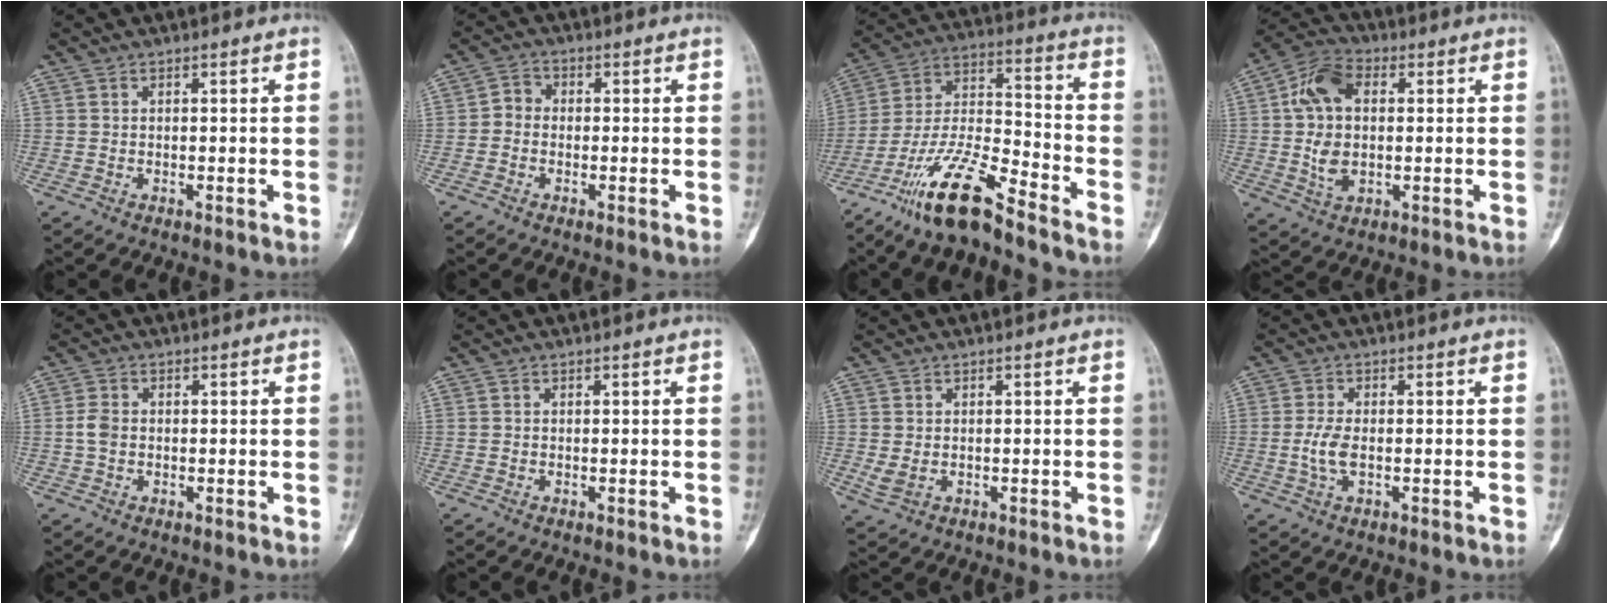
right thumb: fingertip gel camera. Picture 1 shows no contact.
{"total": 2.9, "force": [-0.6, 2.4, 1.3], "torque": [-0.010, 0.008, -0.024]}
{"total": 15.2, "force": [-11.4, 2.8, 9.6], "torque": [-0.191, 0.072, -0.213]}
{"total": 11.6, "force": [1.1, 7.3, 9.0], "torque": [-0.170, 0.013, 0.018]}
{"total": 2.7, "force": [-0.2, 2.0, 1.9], "torque": [-0.040, 0.006, -0.010]}
{"total": 0.0}
{"total": 2.2, "force": [-0.1, 1.6, 1.6], "torque": [-0.038, -0.002, 0.006]}
{"total": 4.0, "force": [-0.5, 1.9, 3.4], "torque": [-0.076, 0.001, -0.012]}